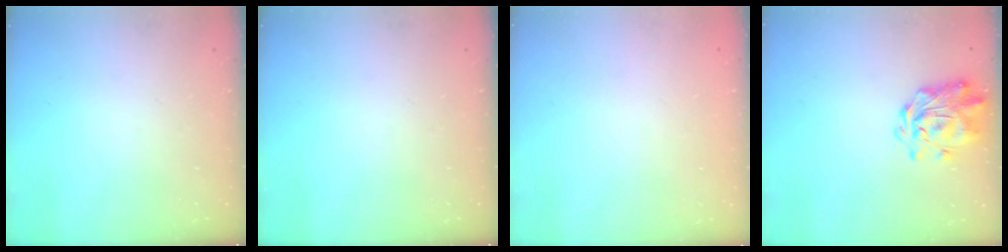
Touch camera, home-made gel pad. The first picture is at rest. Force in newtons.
{"total": 0.0}
{"total": 1.9, "press": 1.9, "slide": 0.2}
{"total": 2.9, "press": 2.6, "slide": 1.3}